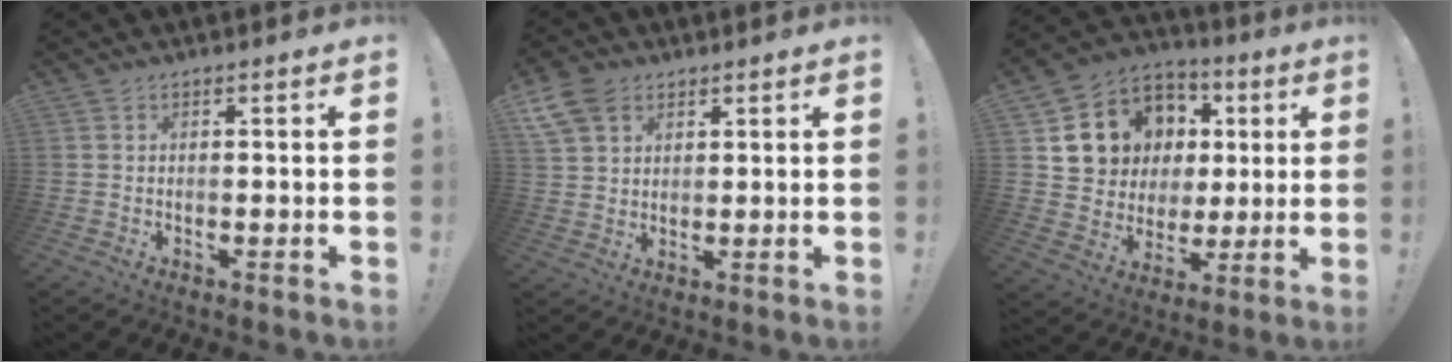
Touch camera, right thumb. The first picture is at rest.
{"total": 9.2, "force": [5.2, 6.2, 4.4], "torque": [-0.085, -0.016, 0.102]}
{"total": 13.0, "force": [4.7, 11.5, 3.9], "torque": [-0.059, -0.026, 0.114]}